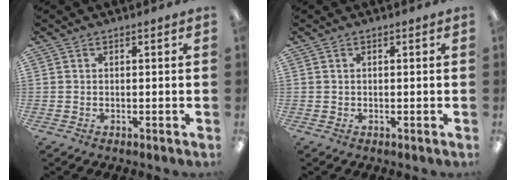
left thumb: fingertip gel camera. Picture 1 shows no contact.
{"total": 0.0}